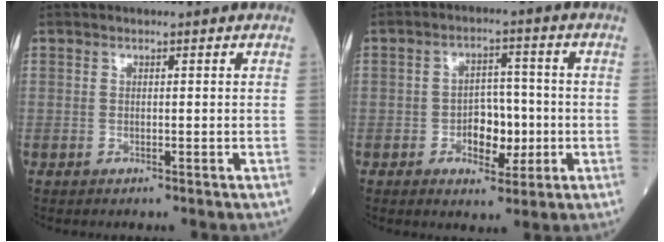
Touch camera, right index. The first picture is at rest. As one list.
[{"total": 6.1, "force": [-1.4, 3.5, 4.8], "torque": [-0.073, 0.009, -0.016]}]